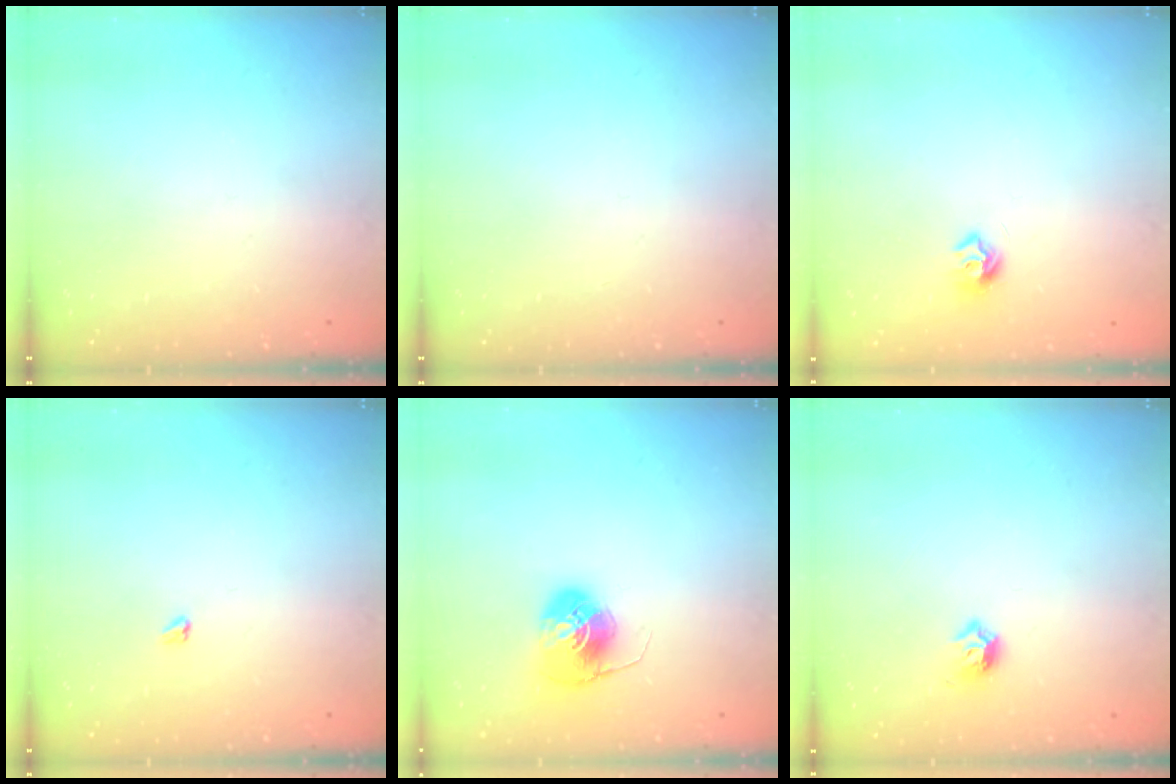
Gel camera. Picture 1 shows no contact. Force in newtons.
{"total": 0.0}
{"total": 7.6, "press": 7.6, "slide": 0.8}
{"total": 2.4, "press": 2.4, "slide": 0.4}
{"total": 7.9, "press": 7.9, "slide": 0.3}
{"total": 4.3, "press": 4.2, "slide": 1.2}